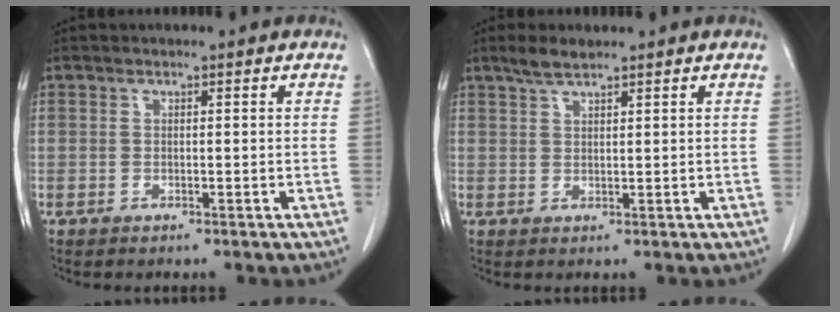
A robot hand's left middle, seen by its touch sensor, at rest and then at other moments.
{"total": 2.8, "force": [2.3, 0.4, 1.5], "torque": [-0.037, 0.004, 0.047]}